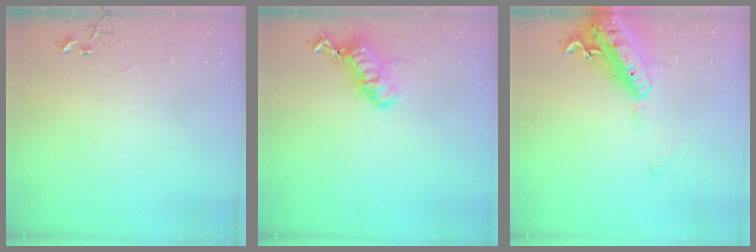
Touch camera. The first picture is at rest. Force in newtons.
{"total": 16.7, "press": 16.6, "slide": 1.2}
{"total": 18.9, "press": 18.5, "slide": 3.7}